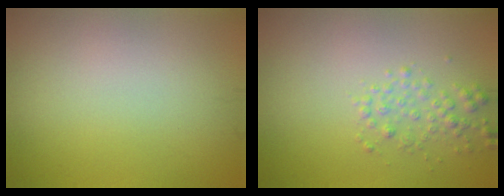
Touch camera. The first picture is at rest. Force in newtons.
{"total": 1.9, "press": 1.9, "slide": 0.1}